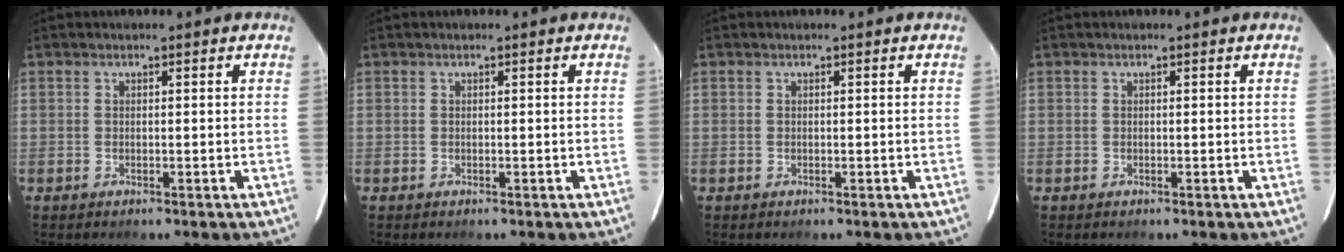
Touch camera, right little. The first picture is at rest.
{"total": 0.0}
{"total": 0.0}
{"total": 0.0}